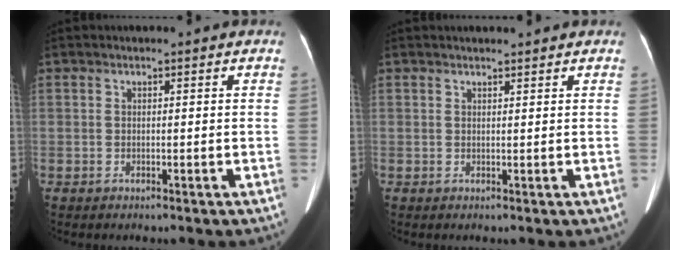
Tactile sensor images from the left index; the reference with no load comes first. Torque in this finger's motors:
{"motor_torque": [-0.02, 0.09, -0.10, -0.04]}